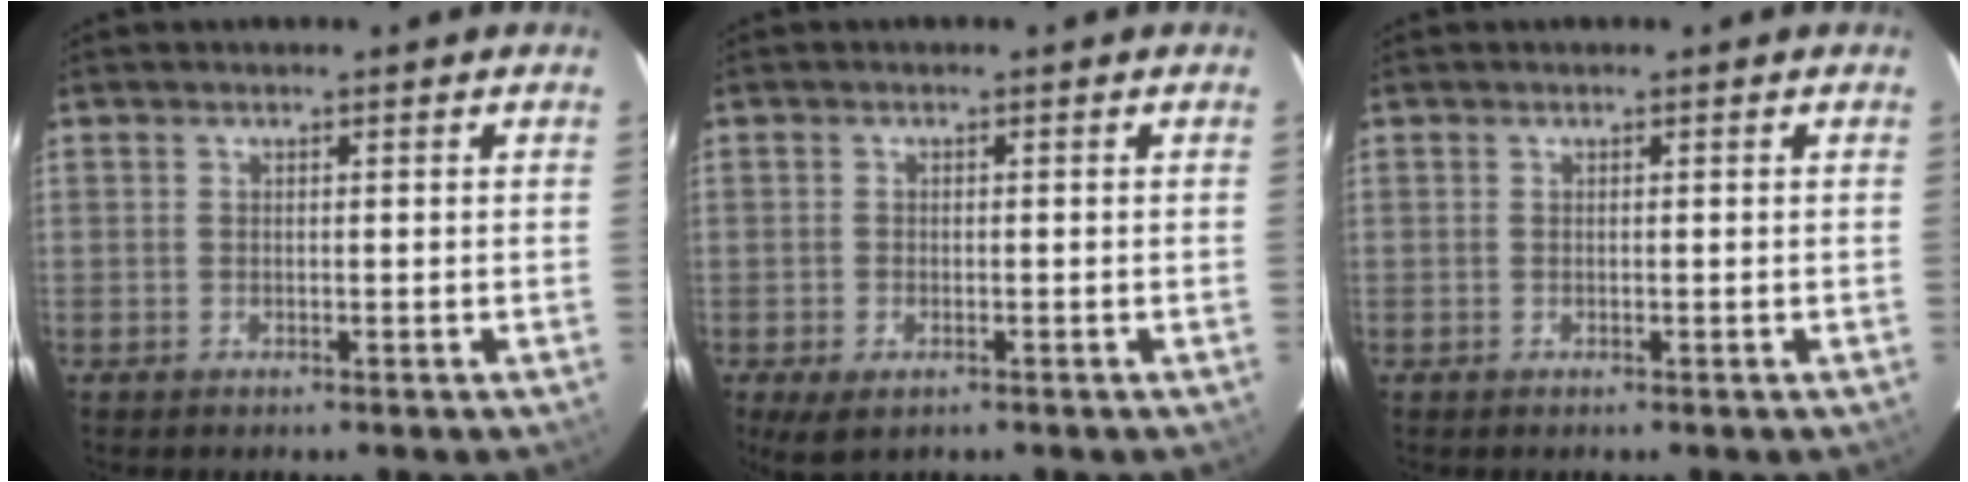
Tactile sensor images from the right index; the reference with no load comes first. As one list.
[{"total": 3.6, "force": [-2.0, 2.0, 2.3], "torque": [-0.051, -0.014, -0.032]}, {"total": 0.0}]